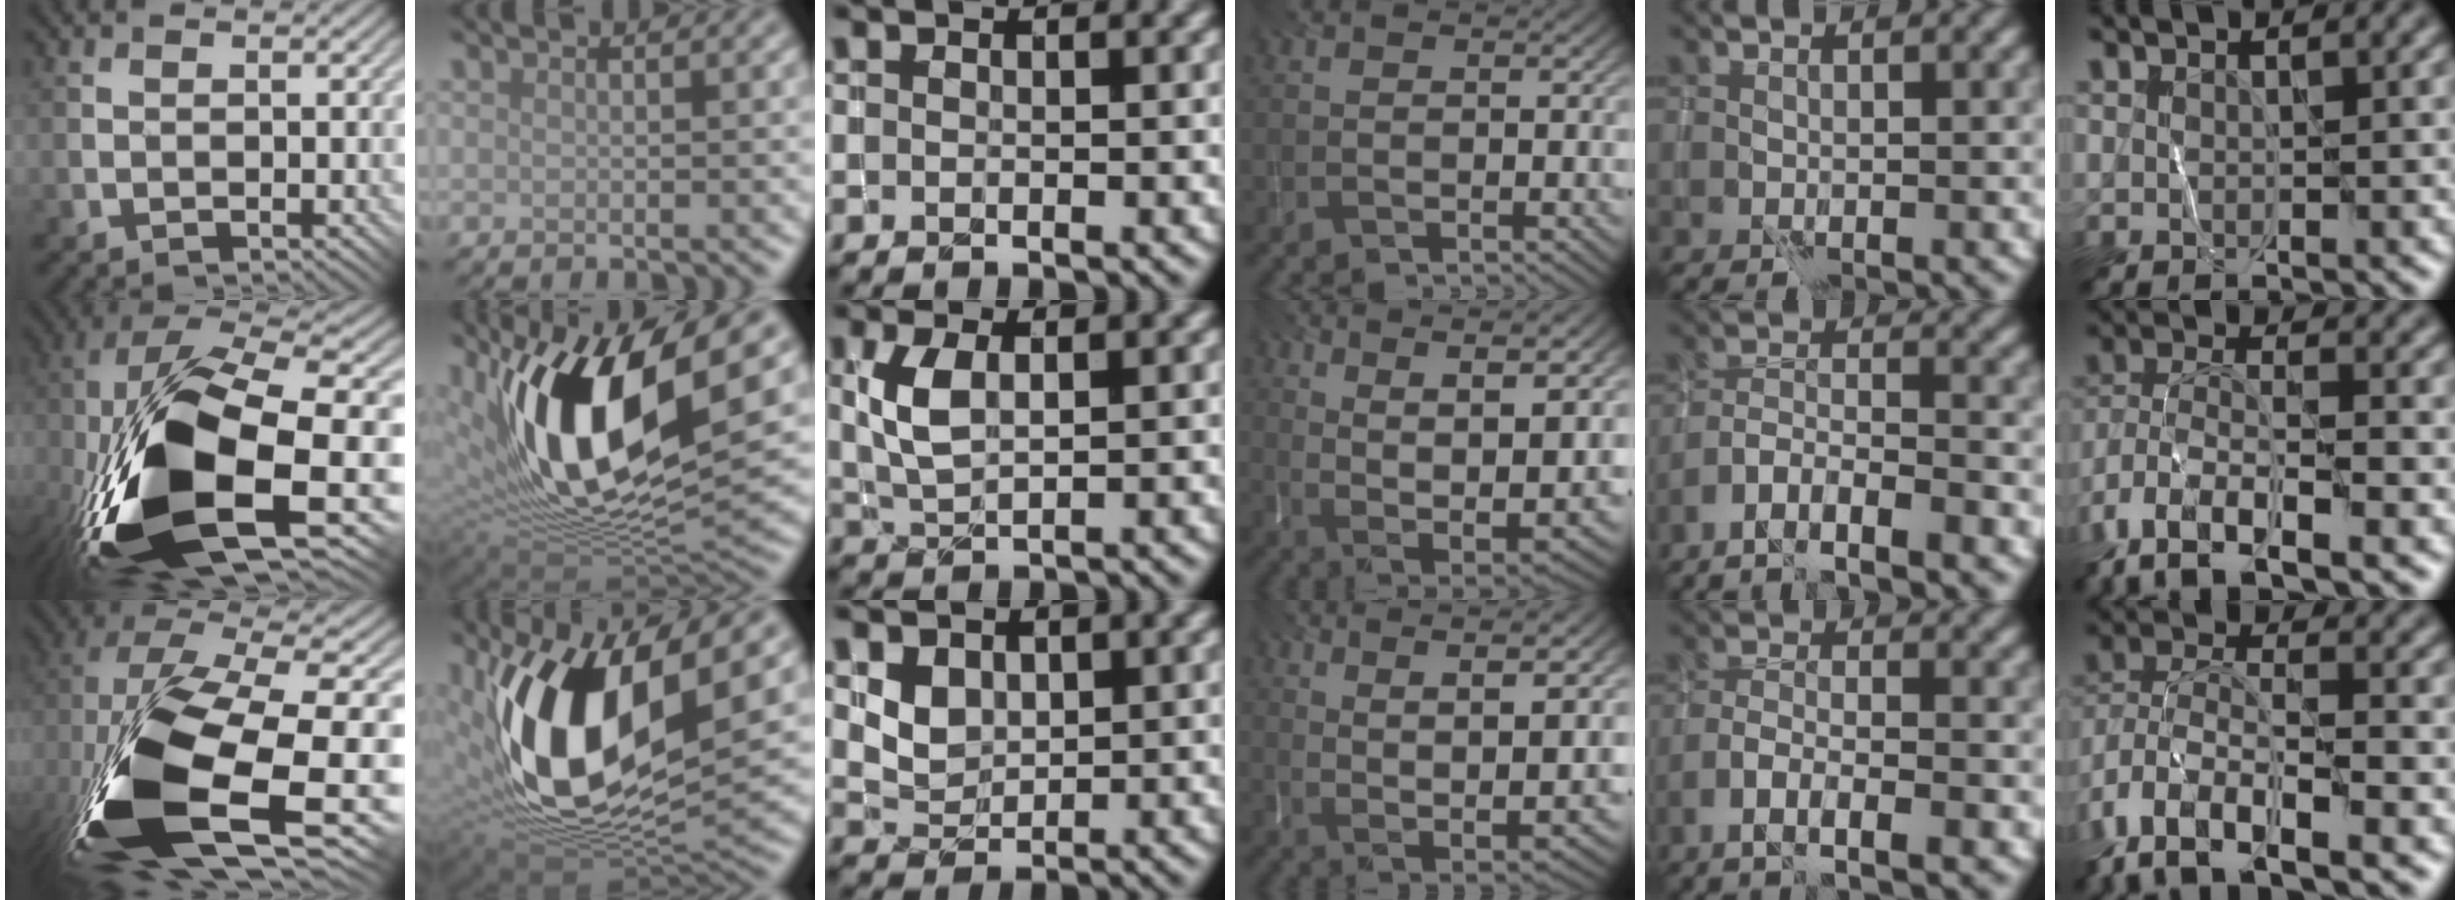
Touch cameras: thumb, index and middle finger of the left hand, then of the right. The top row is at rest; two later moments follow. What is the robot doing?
{"motion": "wrap", "object": "yarn"}